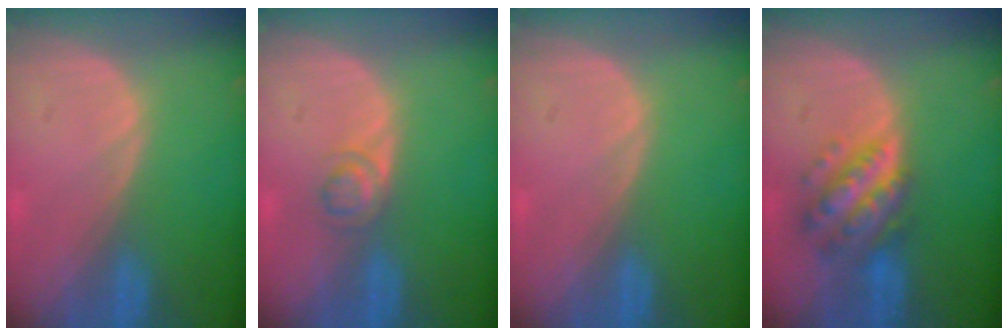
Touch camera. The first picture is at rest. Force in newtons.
{"total": 2.7, "press": 2.7, "slide": 0.2}
{"total": 0.0}
{"total": 7.0, "press": 7.0, "slide": 0.4}